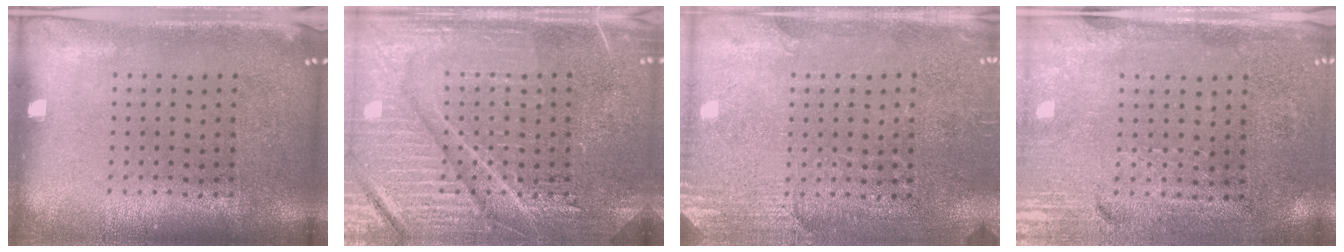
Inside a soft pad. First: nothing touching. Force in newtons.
{"total": 4.3, "press": 4.2, "slide": 0.5}
{"total": 2.8, "press": 2.6, "slide": 1.0}
{"total": 3.4, "press": 2.9, "slide": 1.7}